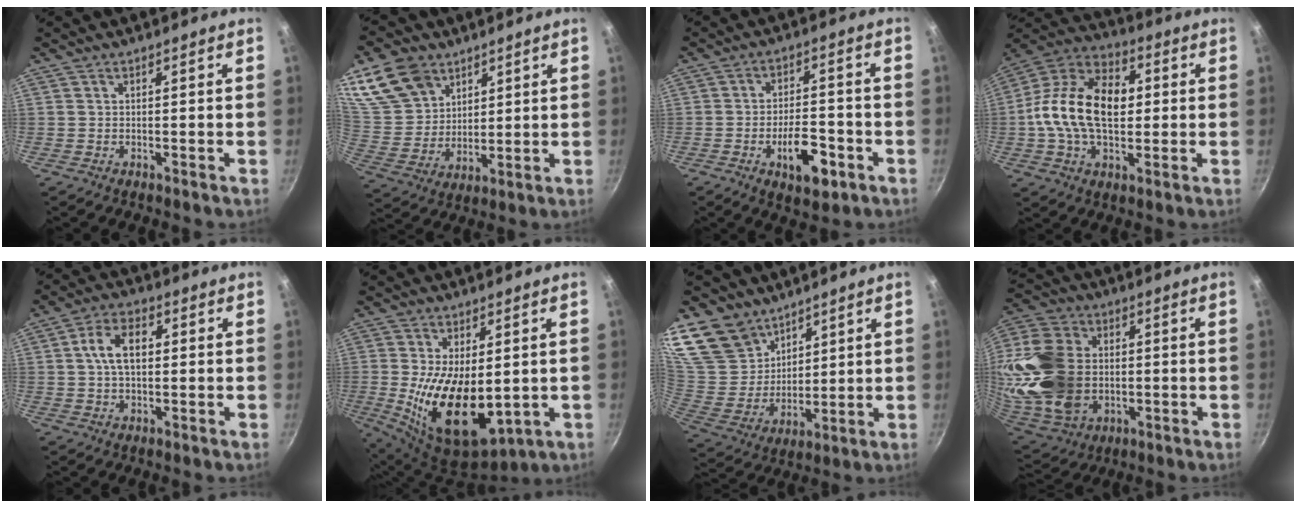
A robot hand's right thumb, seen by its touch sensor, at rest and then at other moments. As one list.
[{"total": 15.6, "force": [8.8, 11.0, 6.7], "torque": [-0.109, -0.029, 0.181]}, {"total": 9.7, "force": [-4.0, 4.5, 7.6], "torque": [-0.098, 0.022, -0.059]}, {"total": 19.6, "force": [0.9, 12.5, 15.1], "torque": [-0.243, 0.027, -0.006]}, {"total": 8.0, "force": [0.9, 4.9, 6.2], "torque": [-0.097, 0.018, 0.008]}, {"total": 16.2, "force": [-0.5, 8.9, 13.5], "torque": [-0.230, -0.030, 0.011]}, {"total": 18.1, "force": [12.5, 11.5, 6.2], "torque": [-0.109, -0.055, 0.259]}, {"total": 25.8, "force": [-0.2, 19.1, 17.4], "torque": [-0.373, 0.011, 0.006]}]